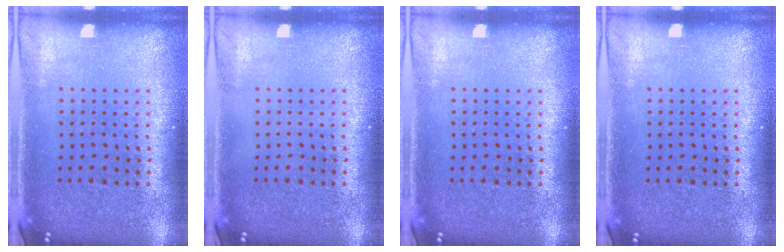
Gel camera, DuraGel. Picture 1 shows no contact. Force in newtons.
{"total": 0.0}
{"total": 0.0}
{"total": 0.0}